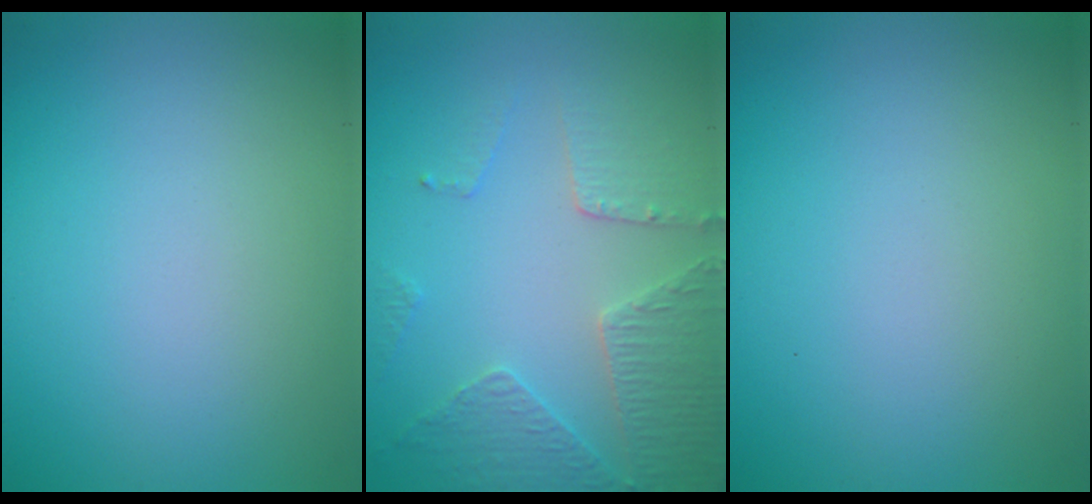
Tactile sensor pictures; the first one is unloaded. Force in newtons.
{"total": 3.9, "press": 3.0, "slide": 2.4}
{"total": 0.0}